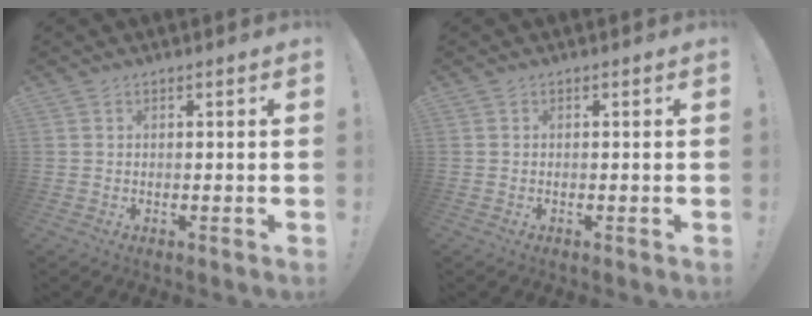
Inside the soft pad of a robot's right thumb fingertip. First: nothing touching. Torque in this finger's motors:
{"motor_torque": [0.09, 0.00, 0.11, -0.05, -0.02]}